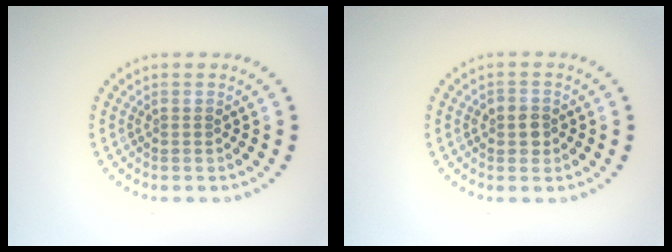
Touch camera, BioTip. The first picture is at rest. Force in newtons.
{"total": 1.7, "press": 1.6, "slide": 0.3}